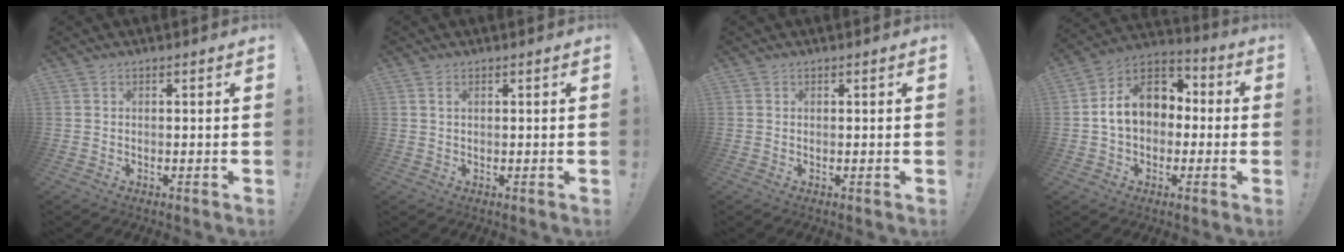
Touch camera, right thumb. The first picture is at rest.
{"total": 1.0, "force": [0.5, 0.5, 0.7], "torque": [-0.008, 0.001, 0.007]}
{"total": 0.0}
{"total": 14.3, "force": [1.9, 10.9, 9.1], "torque": [-0.136, 0.011, 0.042]}